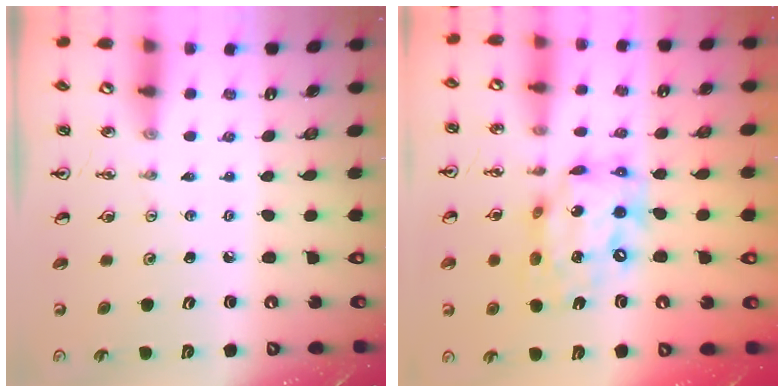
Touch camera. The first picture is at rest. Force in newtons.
{"total": 15.1, "press": 15.0, "slide": 1.6}